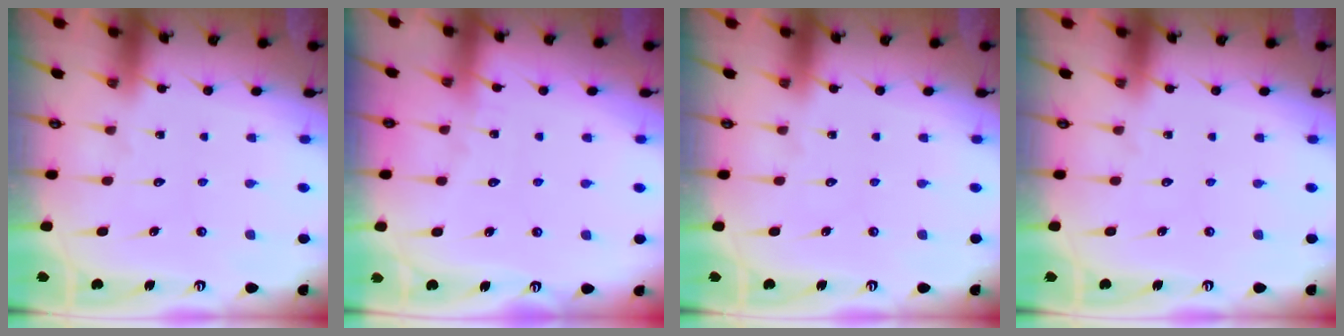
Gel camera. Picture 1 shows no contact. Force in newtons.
{"total": 2.9, "press": 2.9, "slide": 0.3}
{"total": 0.0}
{"total": 0.0}